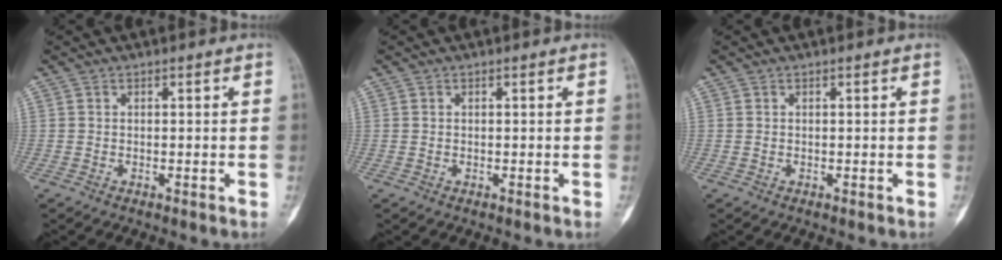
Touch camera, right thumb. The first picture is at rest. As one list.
[{"total": 0.0}, {"total": 0.0}]